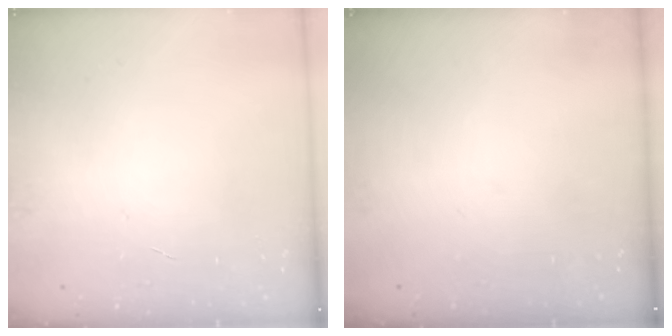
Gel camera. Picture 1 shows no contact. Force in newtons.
{"total": 0.0}